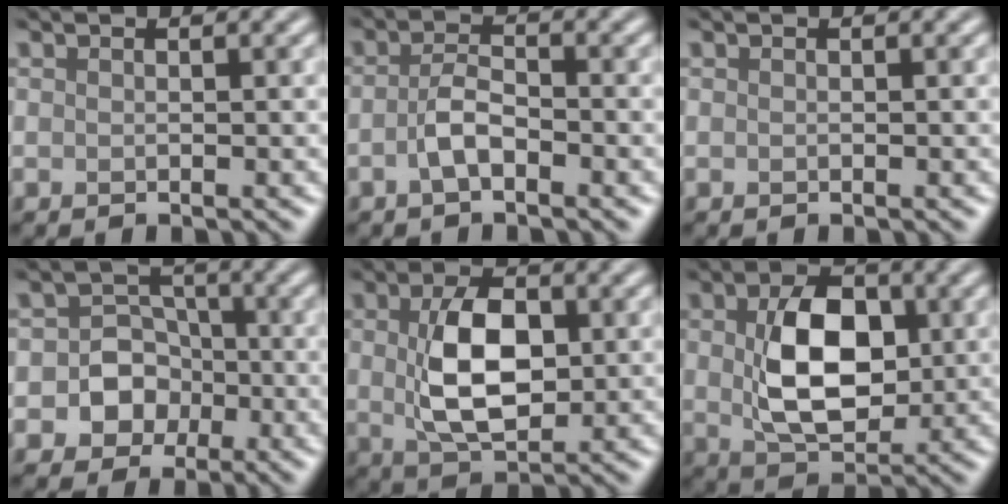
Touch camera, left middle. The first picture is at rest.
{"total": 2.5, "force": [-1.1, 1.0, 2.0], "torque": [-0.041, 0.005, -0.025]}
{"total": 0.0}
{"total": 4.7, "force": [-1.3, 4.2, 1.5], "torque": [0.010, 0.014, -0.039]}
{"total": 7.0, "force": [0.5, 4.0, 5.7], "torque": [-0.116, 0.000, 0.013]}
{"total": 8.0, "force": [0.6, 5.0, 6.2], "torque": [-0.116, -0.003, 0.013]}